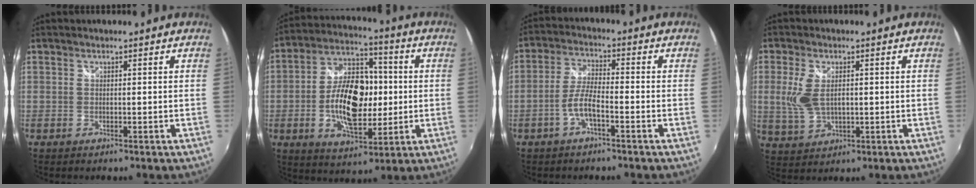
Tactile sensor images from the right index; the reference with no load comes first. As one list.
[{"total": 15.9, "force": [-1.4, 8.8, 13.1], "torque": [-0.245, 0.013, -0.021]}, {"total": 5.1, "force": [-2.6, 1.2, 4.3], "torque": [-0.093, 0.006, -0.049]}, {"total": 6.9, "force": [0.6, 3.8, 5.8], "torque": [-0.130, 0.000, 0.016]}]